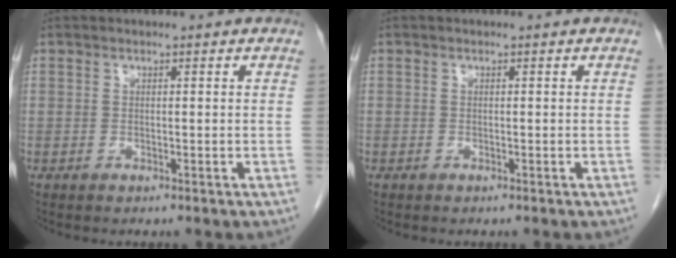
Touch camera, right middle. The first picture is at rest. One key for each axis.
{"total": 0.0}